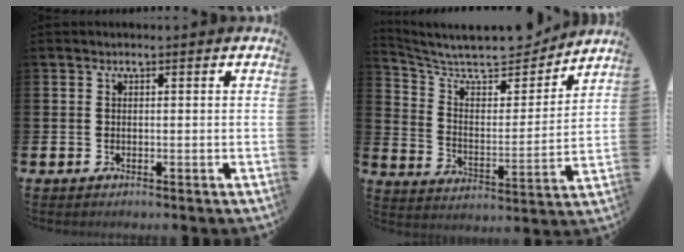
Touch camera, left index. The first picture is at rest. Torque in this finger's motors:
{"motor_torque": [0.81, -1.33, 0.10, 0.04]}